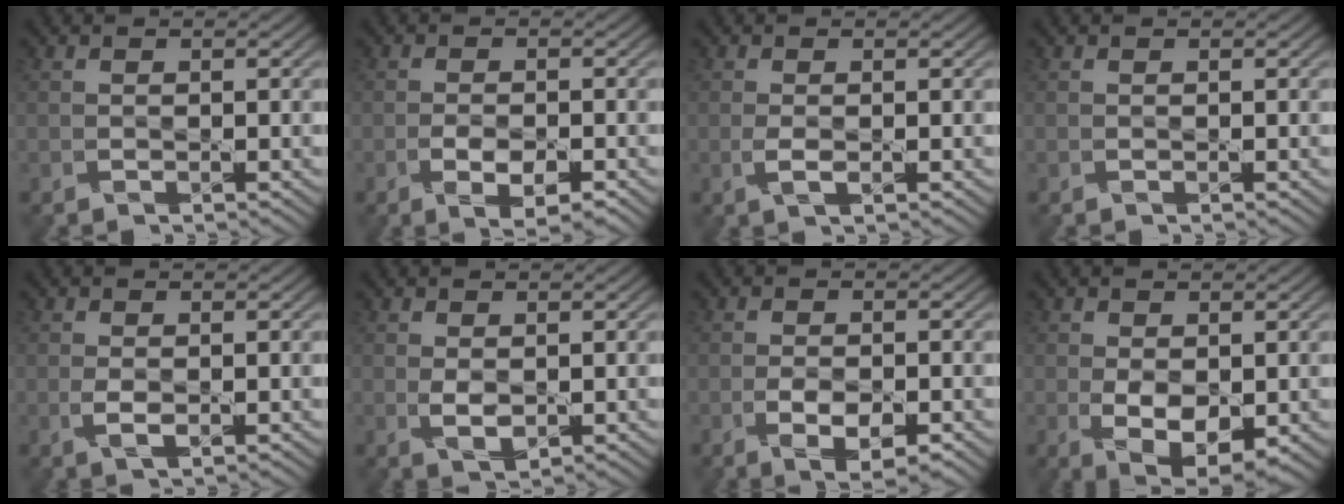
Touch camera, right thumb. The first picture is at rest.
{"total": 3.9, "force": [-1.9, 1.4, 3.1], "torque": [-0.057, 0.000, -0.032]}
{"total": 1.9, "force": [-0.5, 0.8, 1.7], "torque": [-0.043, -0.002, -0.009]}
{"total": 0.0}
{"total": 2.1, "force": [-0.3, 1.1, 1.8], "torque": [-0.044, -0.004, -0.005]}
{"total": 2.3, "force": [0.2, 1.4, 1.9], "torque": [-0.042, -0.002, 0.007]}
{"total": 4.2, "force": [-1.8, 1.7, 3.4], "torque": [-0.063, -0.001, -0.030]}
{"total": 5.3, "force": [-0.7, 3.0, 4.3], "torque": [-0.090, -0.013, -0.005]}